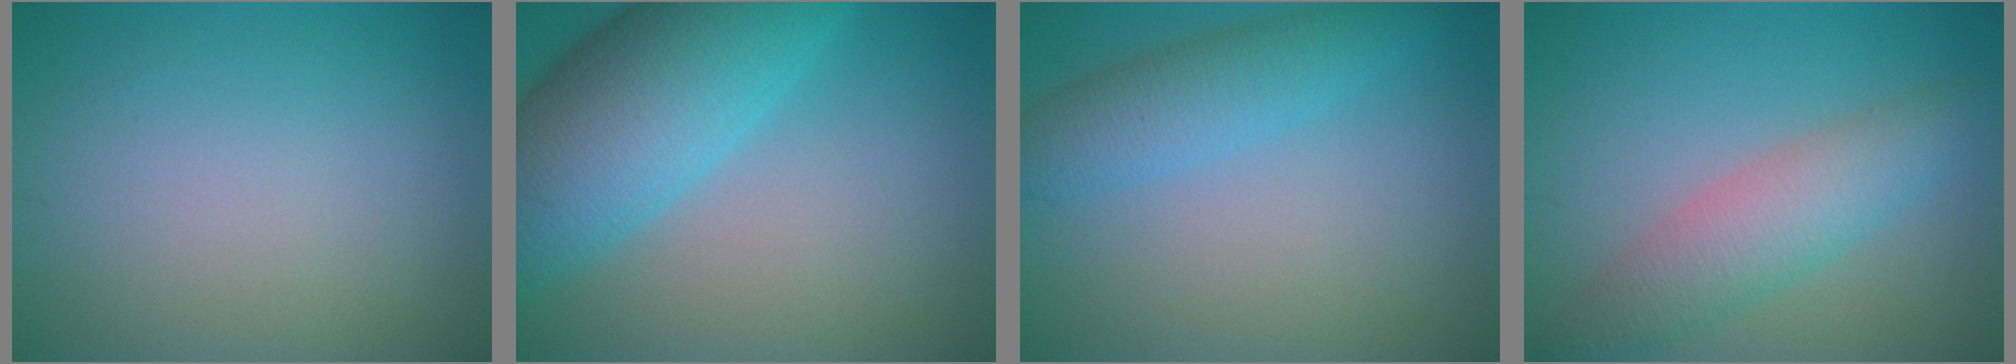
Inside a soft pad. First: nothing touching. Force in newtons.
{"total": 10.6, "press": 10.6, "slide": 0.3}
{"total": 3.9, "press": 3.9, "slide": 0.1}
{"total": 4.7, "press": 4.7, "slide": 0.3}